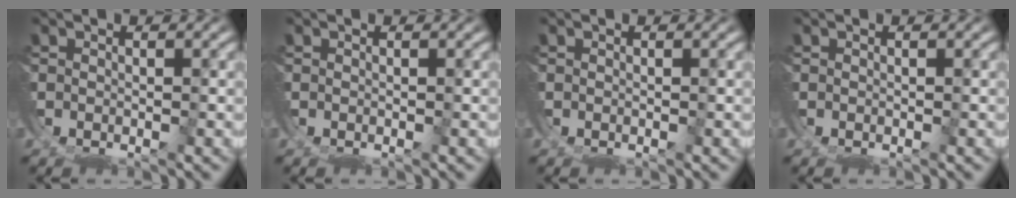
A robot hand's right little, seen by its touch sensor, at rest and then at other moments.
{"total": 0.0}
{"total": 0.0}
{"total": 0.0}